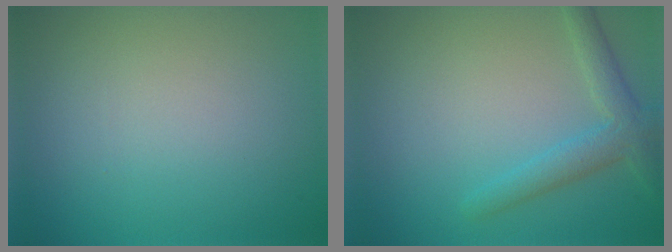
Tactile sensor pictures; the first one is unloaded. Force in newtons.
{"total": 2.9, "press": 2.9, "slide": 0.2}